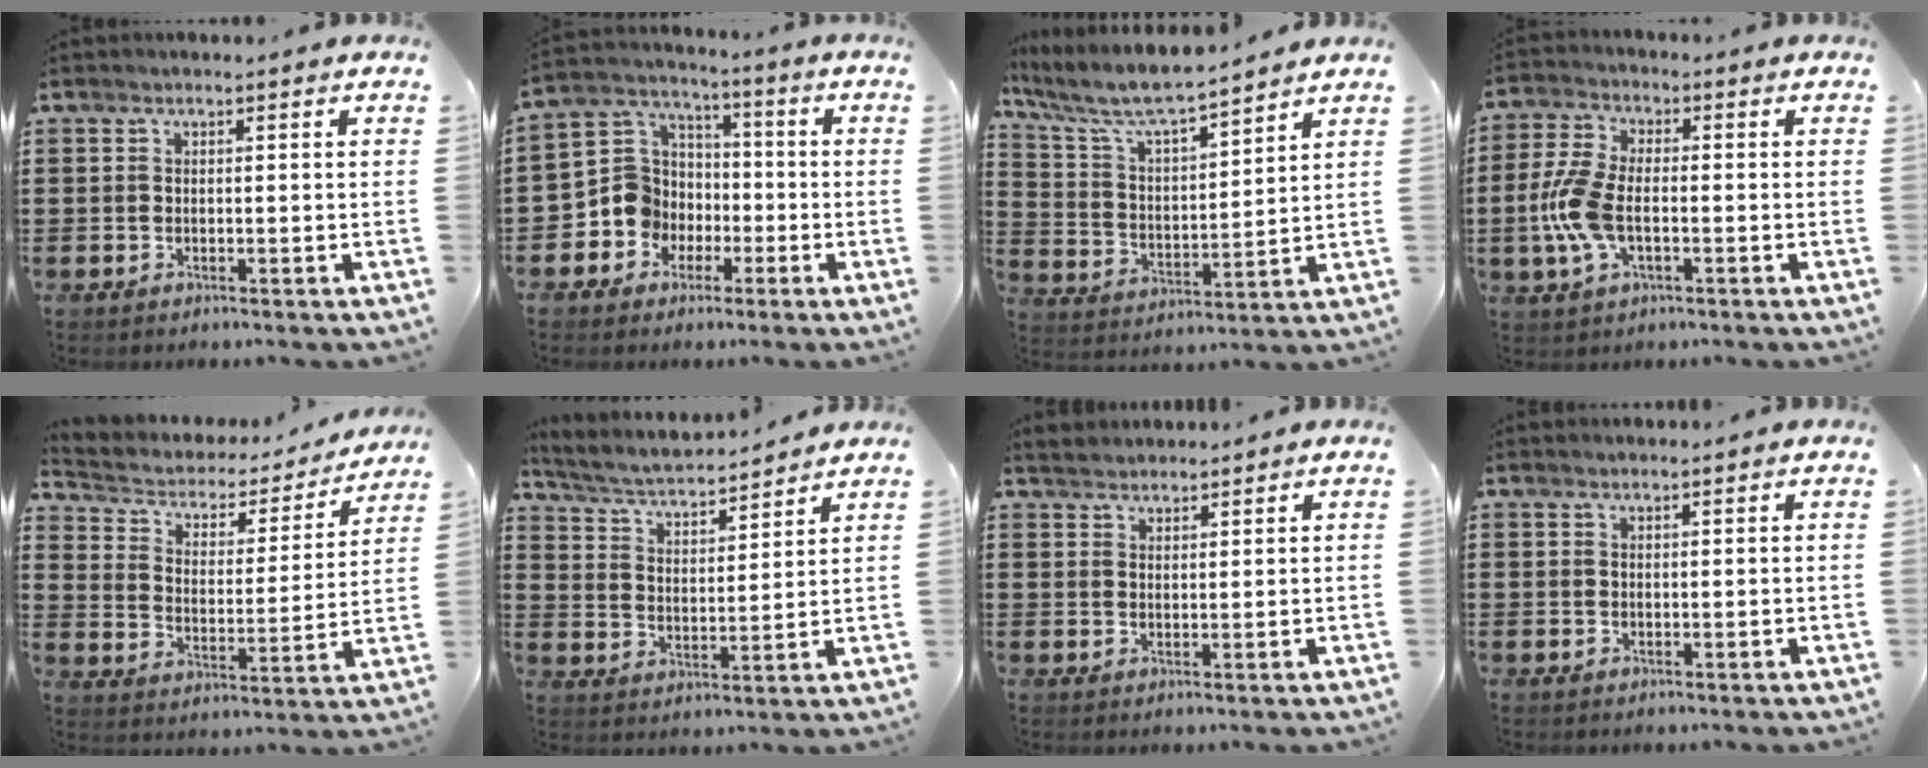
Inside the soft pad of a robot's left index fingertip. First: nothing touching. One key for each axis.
{"total": 8.3, "fx": -2.1, "fy": 7.9, "fz": 1.8, "tx": -0.092, "ty": 0.005, "tz": -0.043}
{"total": 7.7, "fx": 6.8, "fy": 1.0, "fz": 3.4, "tx": -0.097, "ty": -0.039, "tz": 0.114}
{"total": 8.5, "fx": -1.4, "fy": 4.4, "fz": 7.2, "tx": -0.177, "ty": -0.008, "tz": -0.031}
{"total": 3.5, "fx": 2.5, "fy": 2.2, "fz": 1.0, "tx": -0.042, "ty": -0.016, "tz": 0.033}
{"total": 4.0, "fx": 3.9, "fy": 0.4, "fz": 1.2, "tx": -0.044, "ty": -0.030, "tz": 0.060}
{"total": 2.2, "fx": 2.1, "fy": 0.5, "fz": -0.3, "tx": 0.000, "ty": 0.004, "tz": 0.042}
{"total": 0.8, "fx": 0.8, "fy": 0.1, "fz": 0.1, "tx": -0.004, "ty": 0.000, "tz": 0.017}